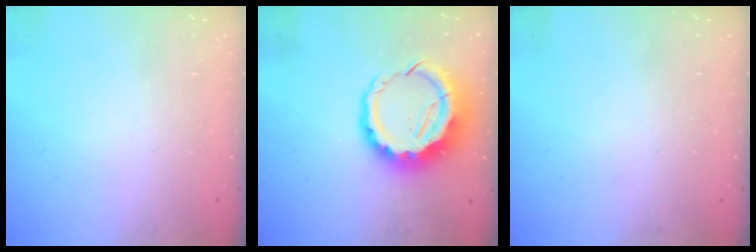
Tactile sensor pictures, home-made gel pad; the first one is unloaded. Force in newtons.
{"total": 11.4, "press": 11.0, "slide": 2.8}
{"total": 0.0}